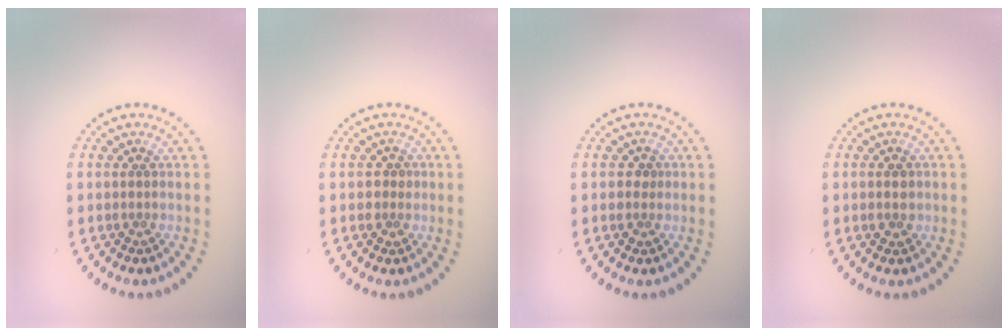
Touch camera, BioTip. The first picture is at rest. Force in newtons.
{"total": 1.4, "press": 1.2, "slide": 0.6}
{"total": 1.2, "press": 1.1, "slide": 0.4}
{"total": 1.5, "press": 1.5, "slide": 0.3}